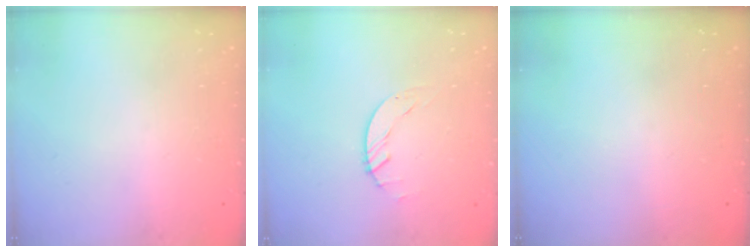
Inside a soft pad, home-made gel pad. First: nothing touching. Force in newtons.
{"total": 1.5, "press": 1.4, "slide": 0.1}
{"total": 0.0}